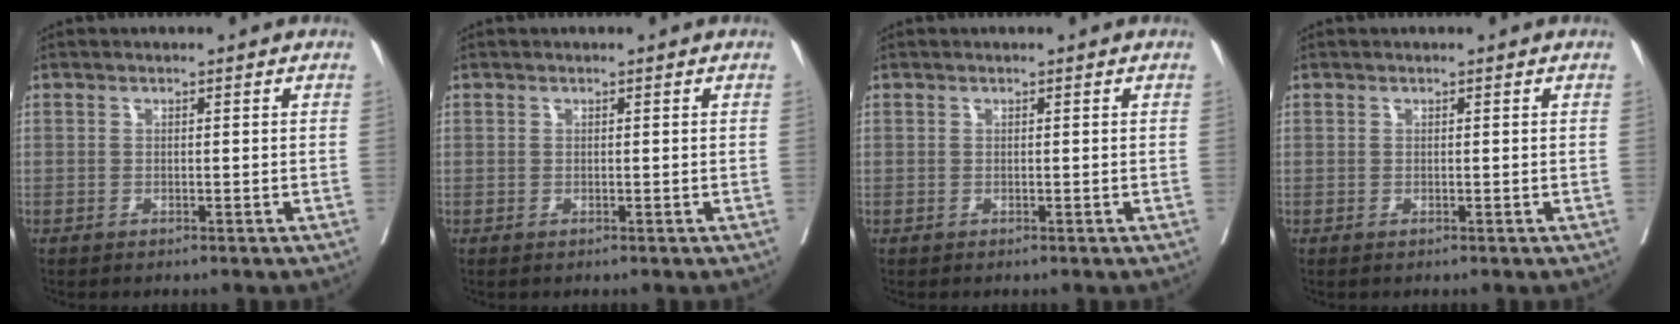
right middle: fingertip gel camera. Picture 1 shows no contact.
{"total": 0.0}
{"total": 0.0}
{"total": 0.0}